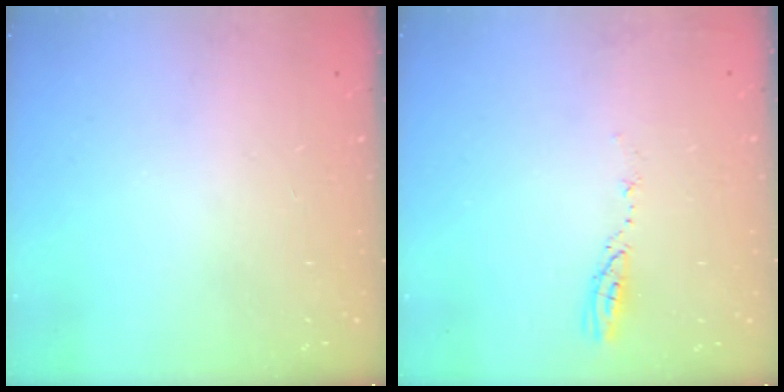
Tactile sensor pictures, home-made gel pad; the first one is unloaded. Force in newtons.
{"total": 3.7, "press": 3.7, "slide": 0.3}